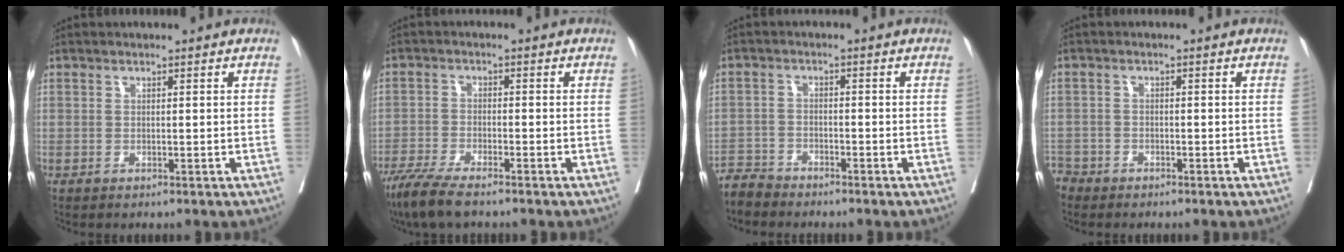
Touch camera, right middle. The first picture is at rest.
{"total": 6.8, "force": [-5.4, 0.8, 4.1], "torque": [-0.075, -0.019, -0.099]}
{"total": 3.2, "force": [-3.2, 0.4, -0.6], "torque": [0.016, -0.010, -0.062]}
{"total": 2.9, "force": [-2.5, 1.4, -0.7], "torque": [0.007, 0.003, -0.054]}